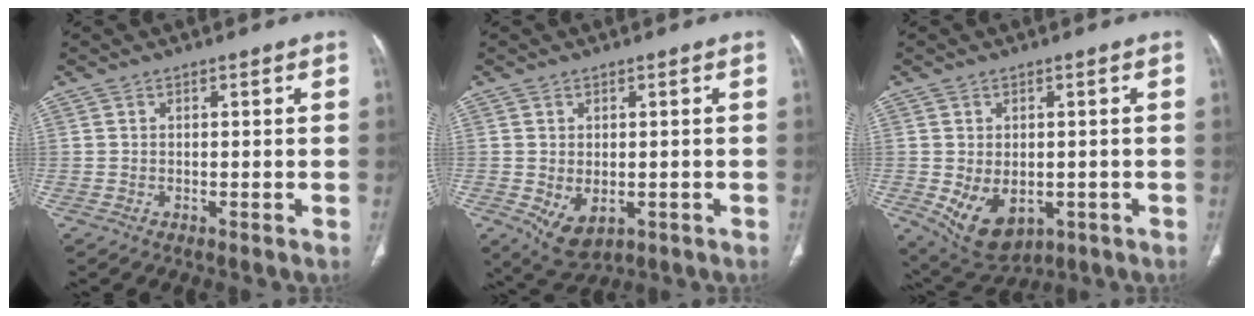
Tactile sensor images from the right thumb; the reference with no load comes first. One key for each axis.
{"total": 6.1, "fx": -1.4, "fy": 3.9, "fz": 4.4, "tx": -0.067, "ty": -0.010, "tz": -0.004}
{"total": 9.4, "fx": -2.3, "fy": 6.5, "fz": 6.5, "tx": -0.095, "ty": -0.006, "tz": -0.013}